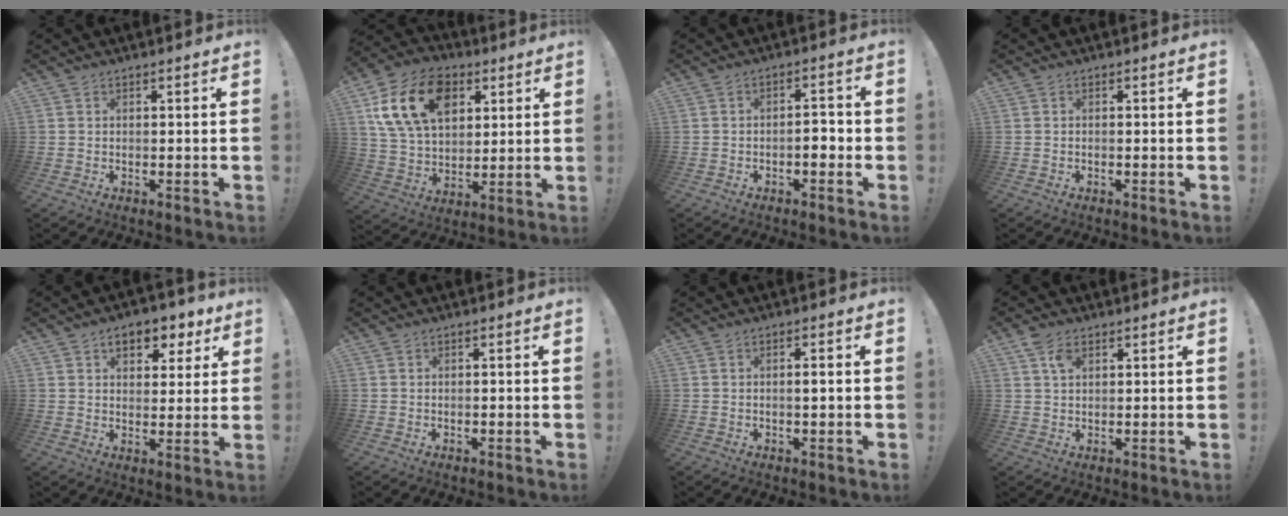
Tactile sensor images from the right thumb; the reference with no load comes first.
{"total": 20.4, "force": [7.9, 13.9, 12.7], "torque": [-0.224, -0.022, 0.144]}
{"total": 4.5, "force": [-1.8, 2.0, 3.6], "torque": [-0.051, 0.005, -0.033]}
{"total": 0.0}
{"total": 8.9, "force": [4.6, 5.3, 5.5], "torque": [-0.069, -0.020, 0.080]}
{"total": 0.6, "force": [0.1, 0.6, -0.3], "torque": [0.007, 0.003, 0.000]}
{"total": 1.5, "force": [-0.2, 0.1, 1.5], "torque": [-0.012, -0.004, -0.008]}
{"total": 4.5, "force": [2.4, 2.5, 2.9], "torque": [-0.049, -0.005, 0.043]}